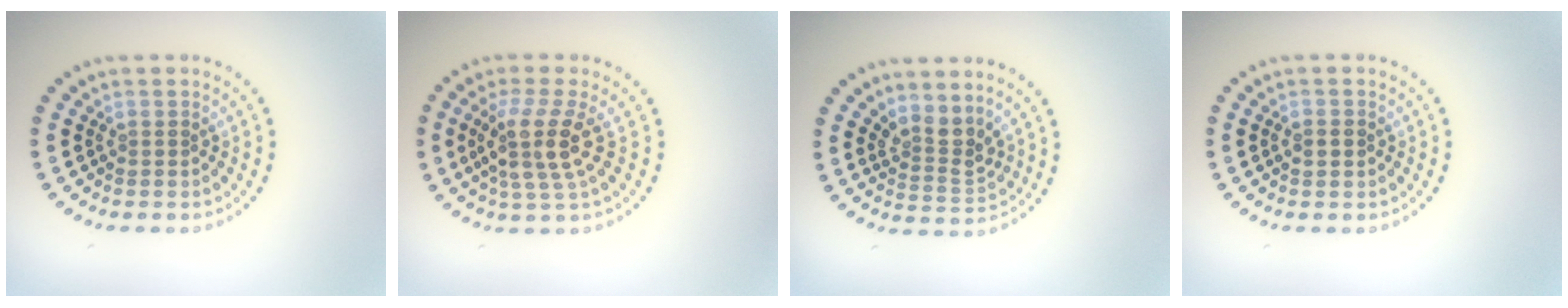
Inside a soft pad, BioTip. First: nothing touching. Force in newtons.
{"total": 4.0, "press": 3.1, "slide": 2.4}
{"total": 2.7, "press": 2.0, "slide": 1.9}
{"total": 1.8, "press": 1.8, "slide": 0.1}